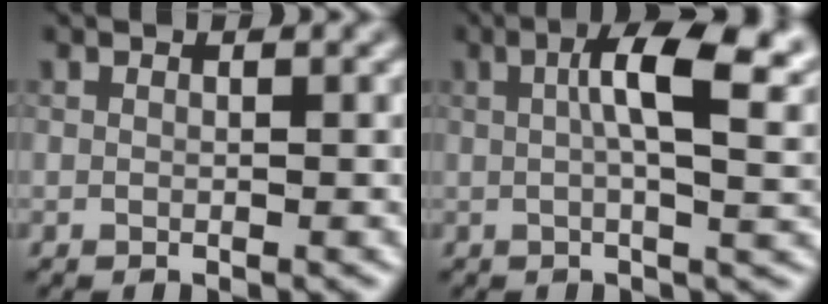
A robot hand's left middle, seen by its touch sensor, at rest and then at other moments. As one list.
[{"total": 8.7, "force": [2.3, 2.7, 8.0], "torque": [-0.117, 0.010, 0.033]}]